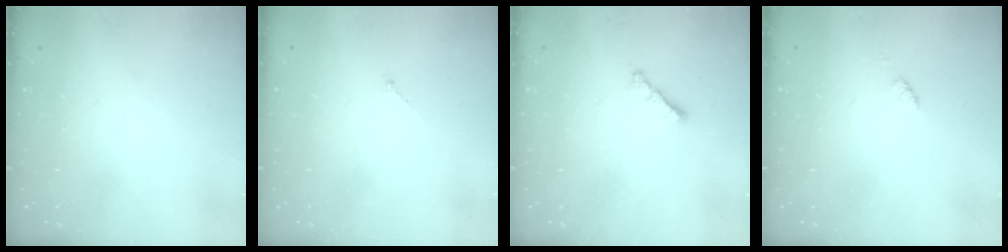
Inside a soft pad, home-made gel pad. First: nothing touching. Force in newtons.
{"total": 0.0}
{"total": 1.5, "press": 1.4, "slide": 0.5}
{"total": 0.9, "press": 0.9, "slide": 0.2}